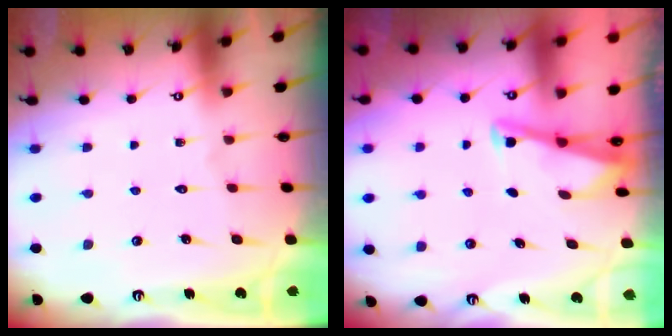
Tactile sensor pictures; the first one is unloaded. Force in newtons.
{"total": 2.9, "press": 2.9, "slide": 0.4}